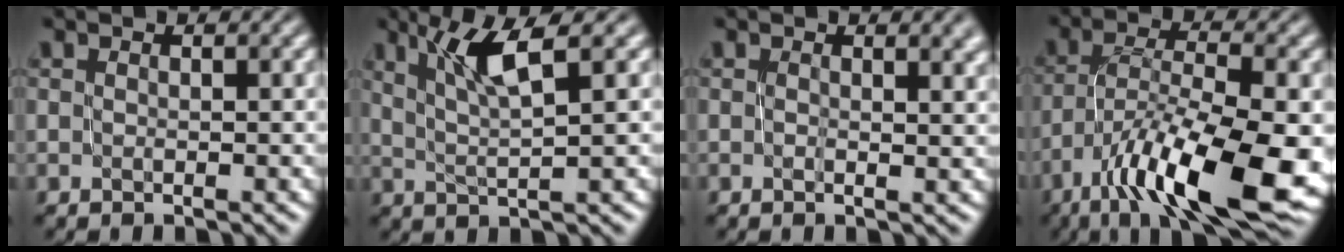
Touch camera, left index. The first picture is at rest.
{"total": 4.4, "force": [2.2, 0.4, 3.9], "torque": [-0.078, 0.004, 0.044]}
{"total": 3.1, "force": [0.7, 1.5, 2.7], "torque": [-0.022, 0.009, 0.004]}
{"total": 12.4, "force": [-6.7, 3.8, 9.8], "torque": [-0.179, -0.004, -0.115]}